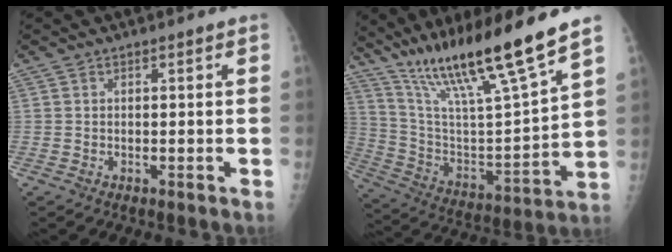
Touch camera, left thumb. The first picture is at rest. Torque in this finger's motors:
{"motor_torque": [1.66, 1.45, 1.41, -1.36, 0.15]}